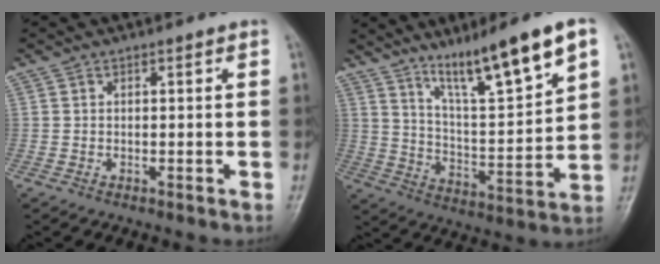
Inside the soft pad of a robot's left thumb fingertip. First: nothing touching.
{"total": 15.8, "force": [10.1, 2.0, 12.0], "torque": [-0.191, -0.053, 0.180]}